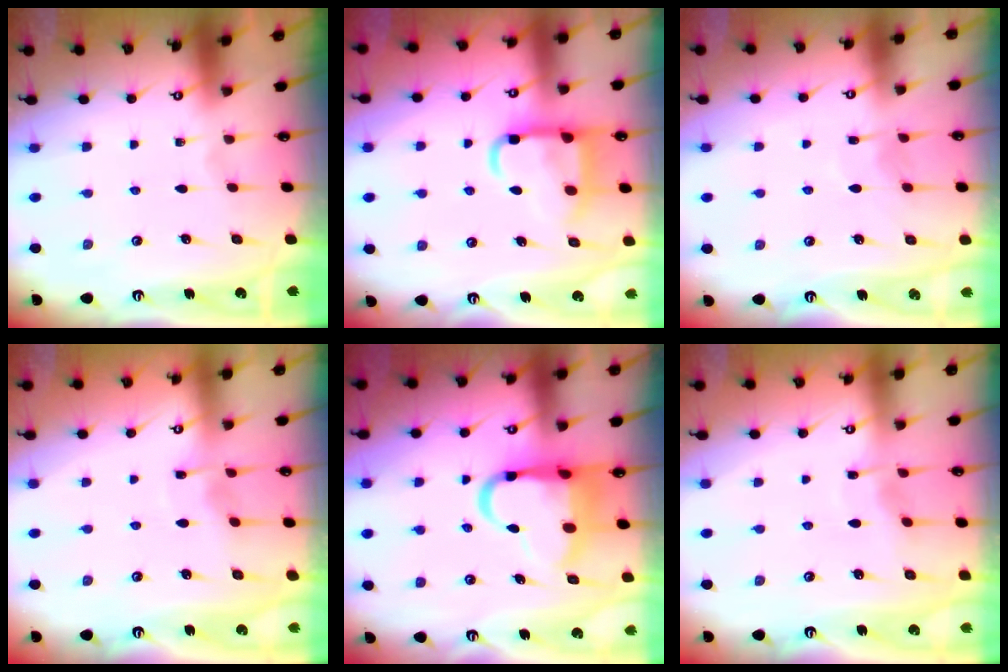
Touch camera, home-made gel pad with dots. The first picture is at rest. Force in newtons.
{"total": 12.0, "press": 11.9, "slide": 1.8}
{"total": 6.3, "press": 6.2, "slide": 0.6}
{"total": 4.7, "press": 4.7, "slide": 0.5}
{"total": 12.7, "press": 12.5, "slide": 2.3}
{"total": 3.3, "press": 3.3, "slide": 0.4}